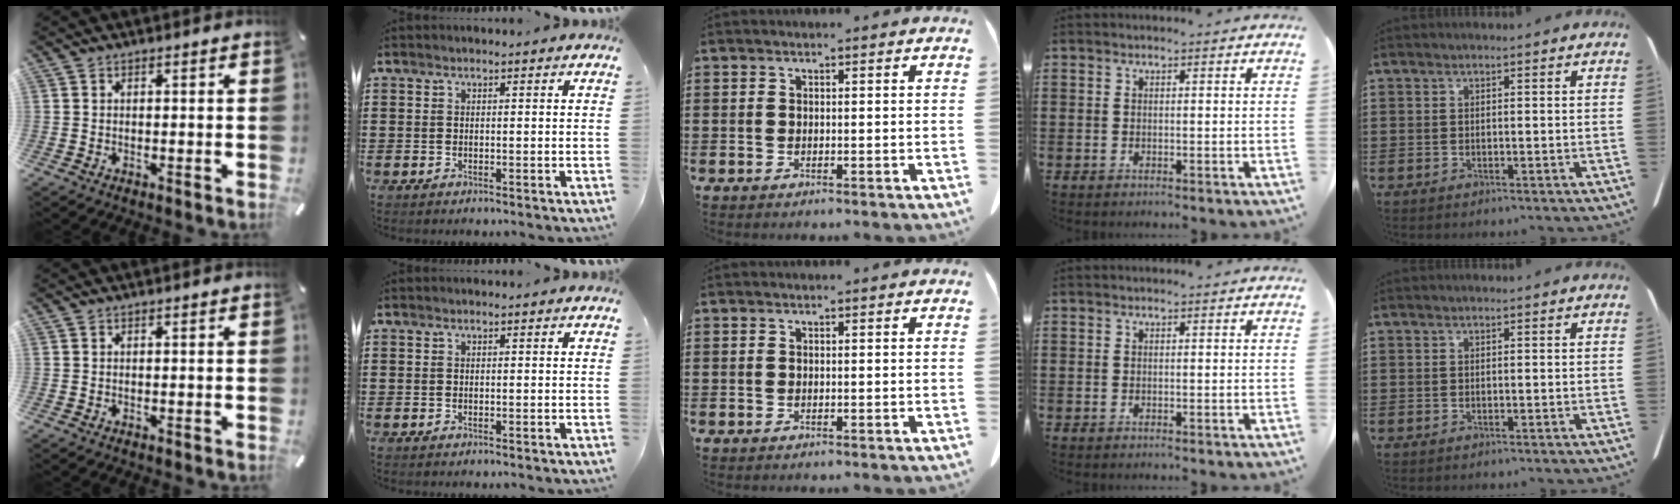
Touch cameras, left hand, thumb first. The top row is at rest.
{}